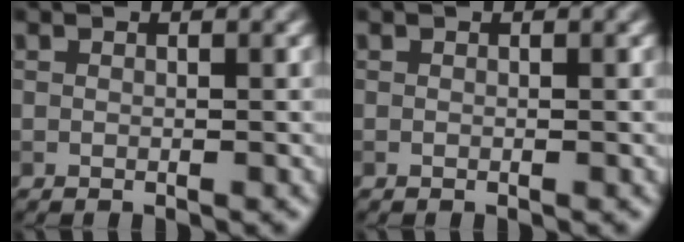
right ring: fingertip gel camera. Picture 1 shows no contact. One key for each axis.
{"total": 0.0}